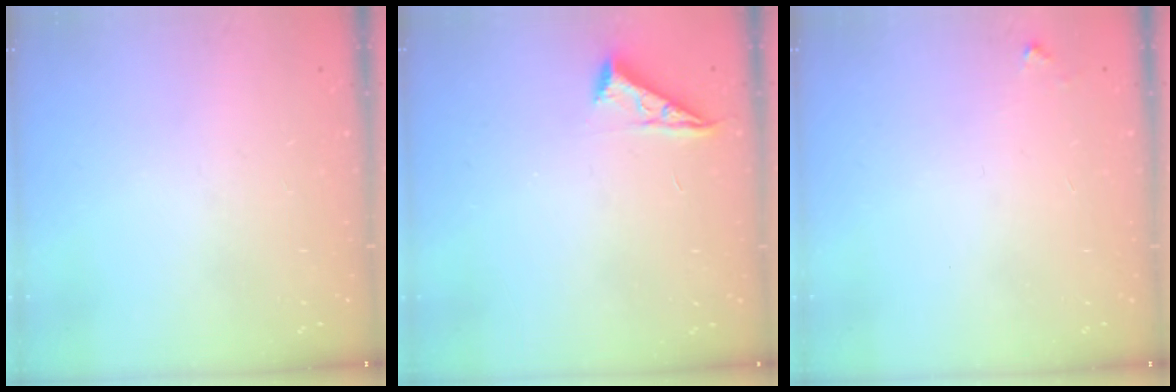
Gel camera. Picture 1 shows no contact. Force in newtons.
{"total": 5.0, "press": 5.0, "slide": 0.7}
{"total": 3.1, "press": 3.1, "slide": 0.1}